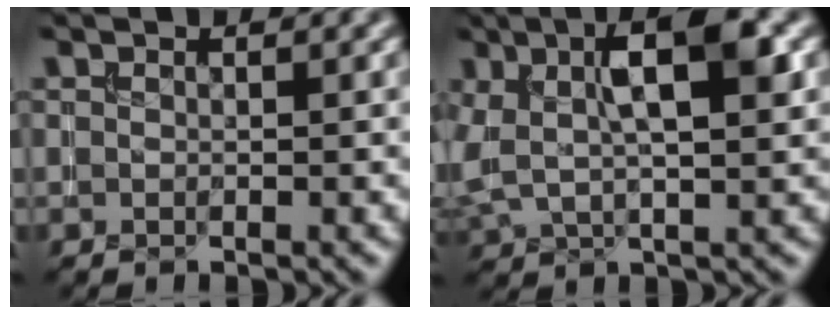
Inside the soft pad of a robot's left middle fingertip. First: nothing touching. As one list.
[{"total": 6.7, "force": [1.7, 2.6, 6.0], "torque": [-0.115, 0.007, 0.027]}]